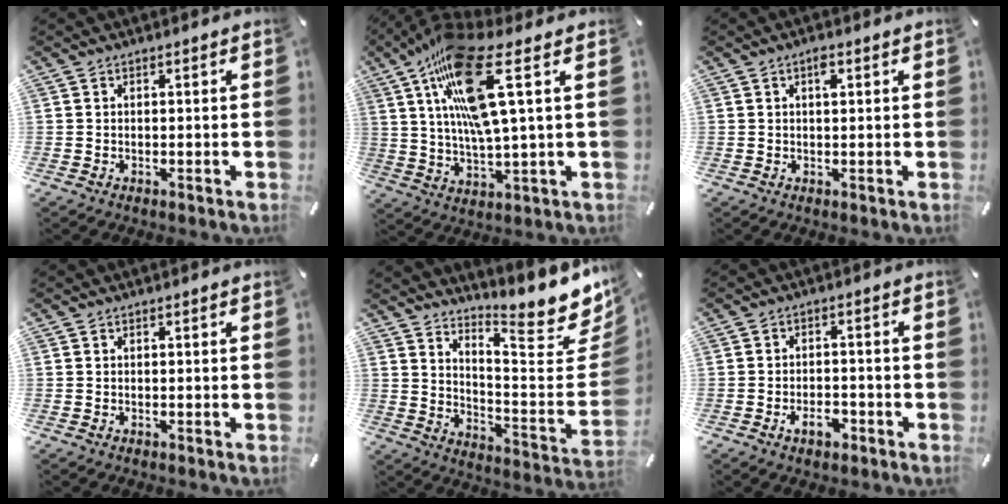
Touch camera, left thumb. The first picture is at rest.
{"total": 18.5, "force": [6.9, 4.1, 16.7], "torque": [-0.342, -0.016, 0.103]}
{"total": 2.0, "force": [0.7, 0.7, 1.8], "torque": [-0.037, 0.005, 0.010]}
{"total": 0.0}
{"total": 16.6, "force": [13.8, 3.8, 8.3], "torque": [-0.106, -0.142, 0.226]}
{"total": 4.7, "force": [-2.6, 2.8, 2.8], "torque": [-0.050, 0.011, -0.045]}